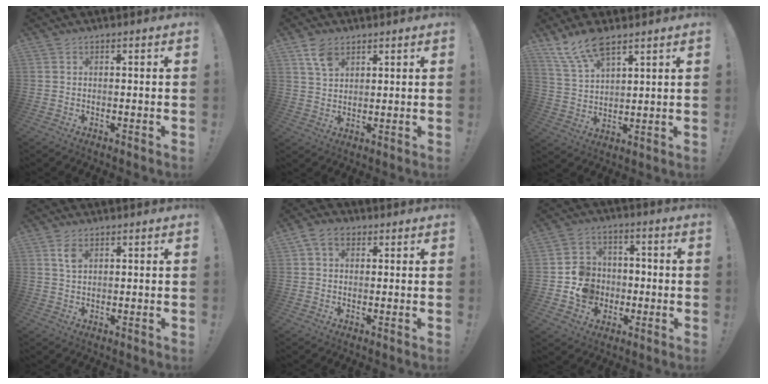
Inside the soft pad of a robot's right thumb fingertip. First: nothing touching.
{"total": 6.1, "force": [3.5, 3.7, 3.4], "torque": [-0.066, -0.008, 0.068]}
{"total": 10.0, "force": [7.5, 3.6, 5.4], "torque": [-0.111, -0.034, 0.145]}
{"total": 3.7, "force": [1.6, 1.9, 2.8], "torque": [-0.050, -0.002, 0.028]}
{"total": 5.7, "force": [1.9, 4.0, 3.5], "torque": [-0.071, 0.011, 0.040]}
{"total": 11.1, "force": [-3.3, 10.2, 3.0], "torque": [-0.037, 0.035, -0.049]}